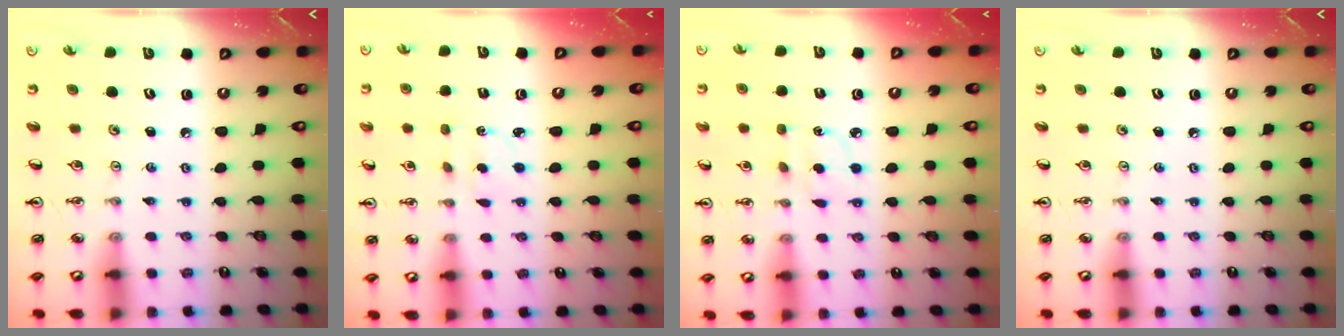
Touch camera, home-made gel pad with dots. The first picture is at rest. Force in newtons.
{"total": 1.9, "press": 1.9, "slide": 0.4}
{"total": 5.2, "press": 5.2, "slide": 0.5}
{"total": 0.0}